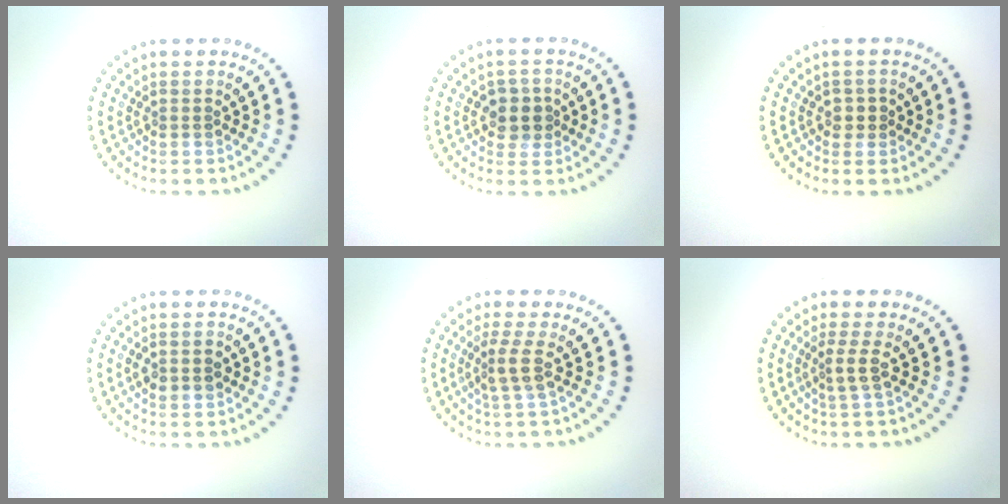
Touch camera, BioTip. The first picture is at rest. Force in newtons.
{"total": 2.4, "press": 2.2, "slide": 1.0}
{"total": 1.1, "press": 1.0, "slide": 0.5}
{"total": 2.2, "press": 2.2, "slide": 0.1}
{"total": 2.4, "press": 1.8, "slide": 1.6}
{"total": 1.8, "press": 1.3, "slide": 1.3}